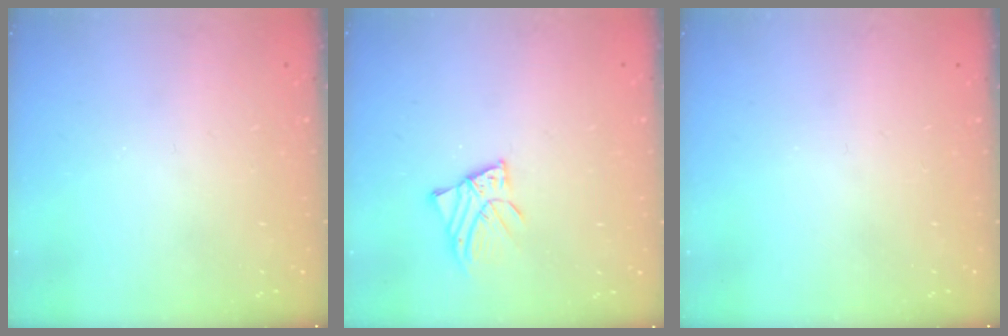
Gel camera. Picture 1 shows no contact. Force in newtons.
{"total": 3.2, "press": 3.2, "slide": 0.2}
{"total": 0.0}